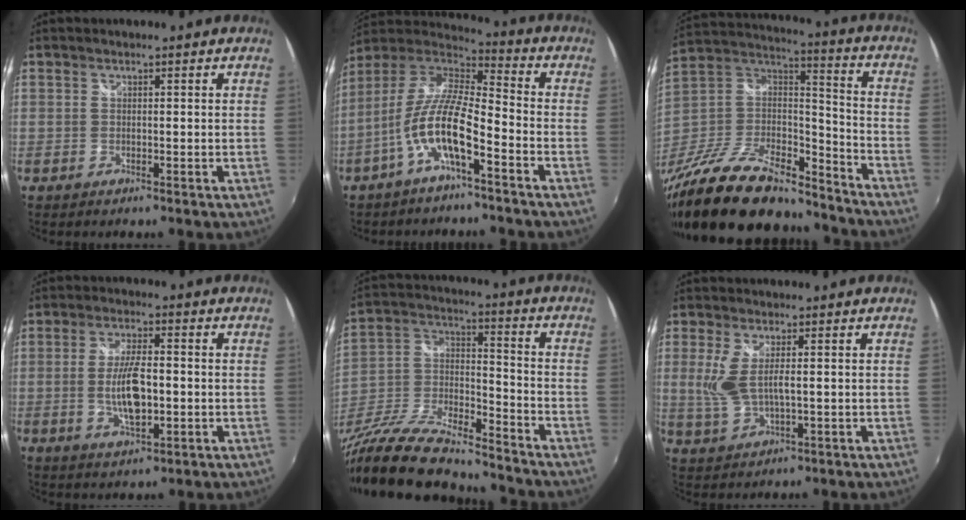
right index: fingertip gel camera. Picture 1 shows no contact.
{"total": 12.5, "force": [-5.7, 3.0, 10.7], "torque": [-0.214, 0.001, -0.109]}
{"total": 27.7, "force": [-20.8, 10.7, 14.9], "torque": [-0.295, 0.007, -0.332]}
{"total": 8.7, "force": [-1.1, 3.4, 7.9], "torque": [-0.153, -0.004, -0.018]}
{"total": 19.0, "force": [-14.0, 6.0, 11.4], "torque": [-0.234, -0.017, -0.252]}
{"total": 6.5, "force": [0.2, 2.0, 6.2], "torque": [-0.137, -0.008, 0.012]}